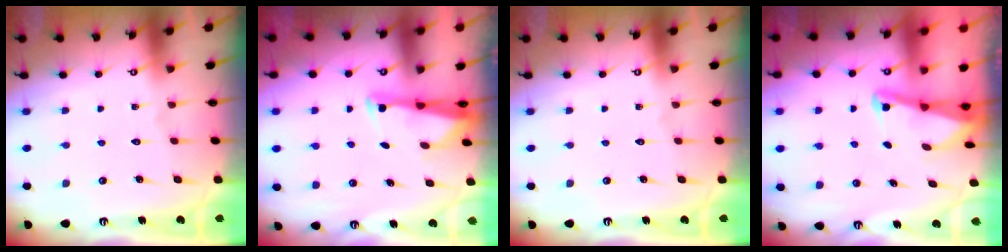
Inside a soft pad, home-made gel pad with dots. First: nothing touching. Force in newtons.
{"total": 2.7, "press": 2.7, "slide": 0.6}
{"total": 0.0}
{"total": 2.1, "press": 2.1, "slide": 0.3}